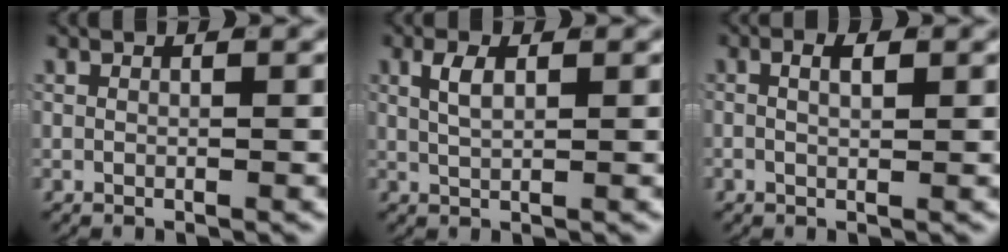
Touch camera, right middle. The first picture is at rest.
{"total": 1.9, "force": [0.8, 0.4, 1.7], "torque": [-0.032, -0.001, 0.019]}
{"total": 1.8, "force": [0.0, 0.6, 1.7], "torque": [-0.024, 0.000, -0.002]}